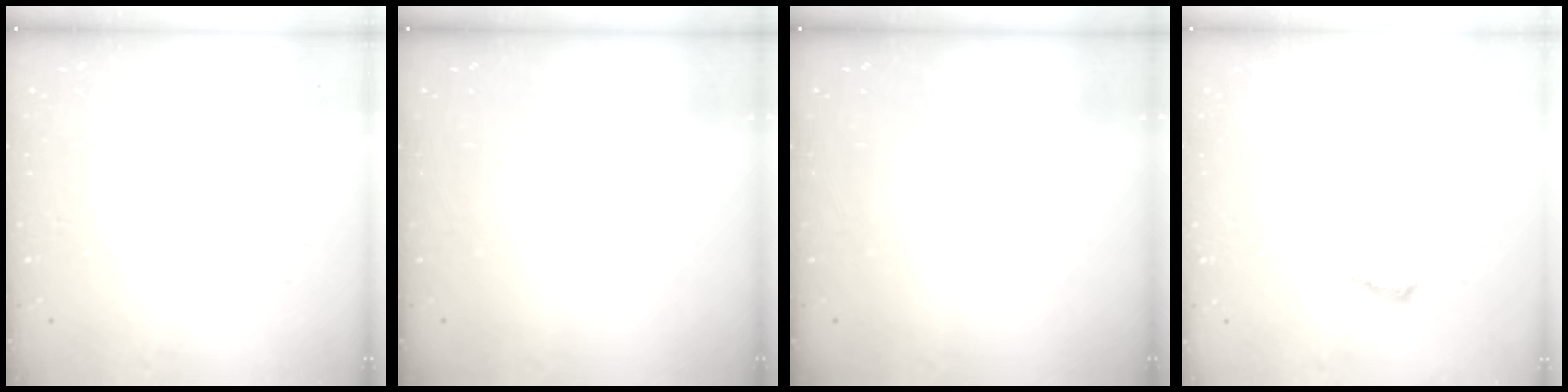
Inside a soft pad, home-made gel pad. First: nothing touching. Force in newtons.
{"total": 0.0}
{"total": 0.0}
{"total": 3.9, "press": 3.8, "slide": 0.6}